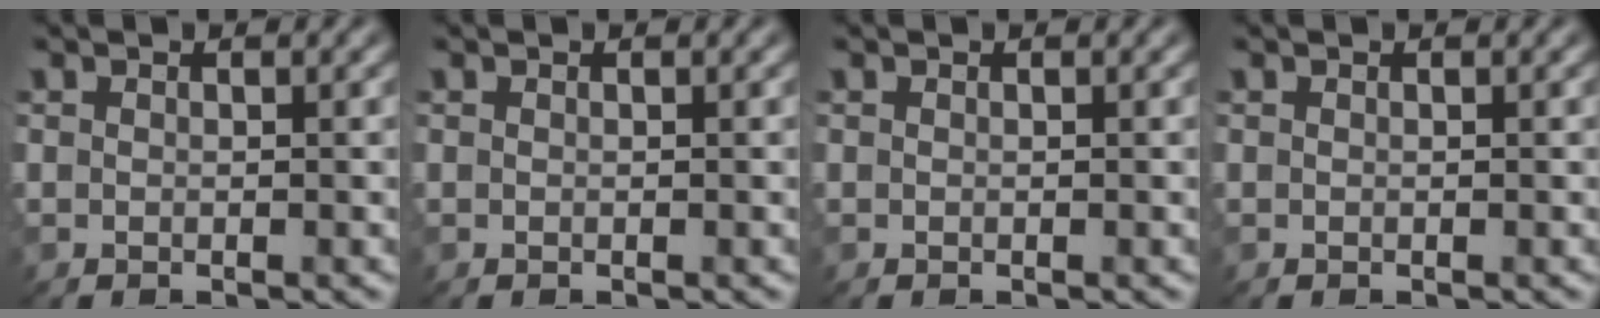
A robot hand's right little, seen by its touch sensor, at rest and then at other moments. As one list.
[{"total": 0.0}, {"total": 0.0}, {"total": 0.0}]